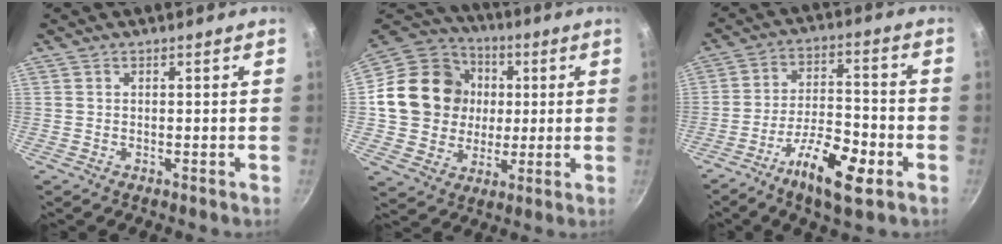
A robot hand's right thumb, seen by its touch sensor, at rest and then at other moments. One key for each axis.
{"total": 18.9, "fx": 2.0, "fy": 16.7, "fz": 8.6, "tx": -0.135, "ty": 0.022, "tz": 0.035}
{"total": 12.9, "fx": -6.4, "fy": 4.3, "fz": 10.3, "tx": -0.172, "ty": 0.037, "tz": -0.114}